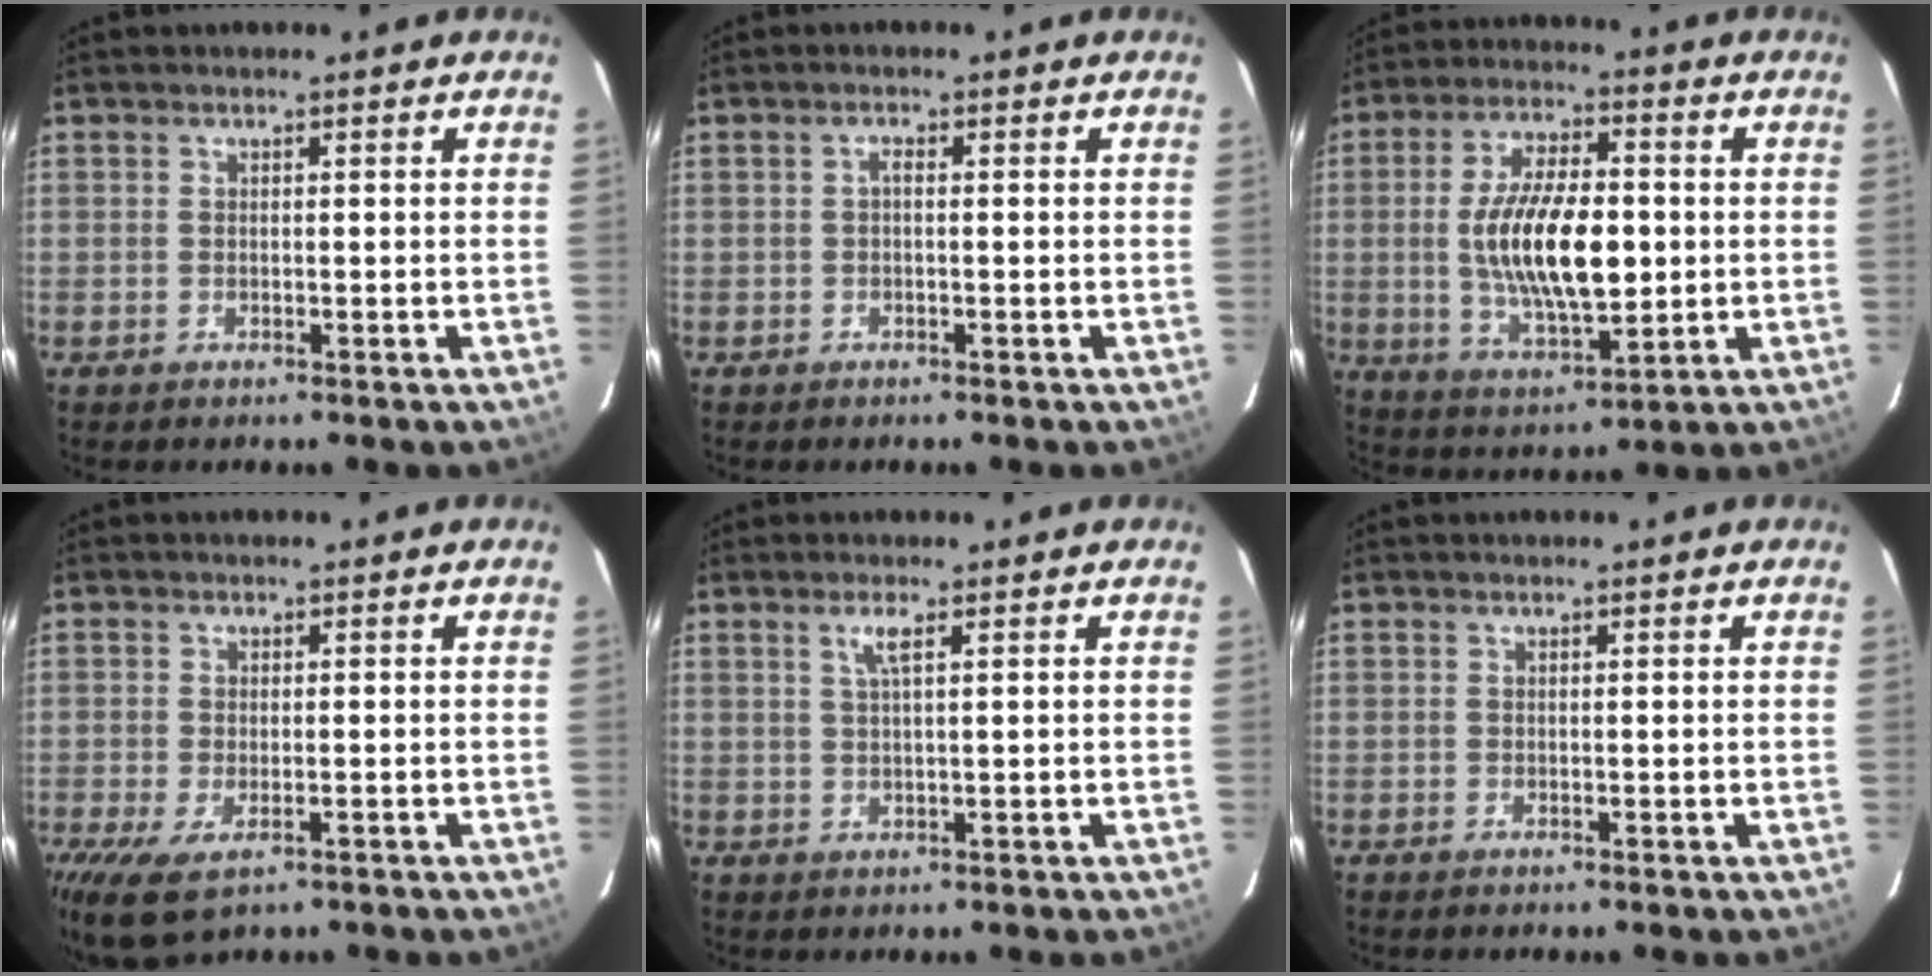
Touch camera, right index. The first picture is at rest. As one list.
[{"total": 0.9, "force": [-0.1, 0.2, 0.8], "torque": [-0.015, 0.004, -0.004]}, {"total": 16.1, "force": [-0.2, 6.8, 14.6], "torque": [-0.272, -0.005, 0.004]}, {"total": 6.9, "force": [-3.6, 3.3, 4.9], "torque": [-0.100, -0.029, -0.057]}, {"total": 2.2, "force": [1.1, -0.2, 1.9], "torque": [-0.037, -0.002, 0.021]}, {"total": 0.0}]